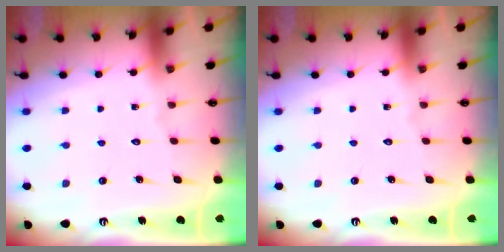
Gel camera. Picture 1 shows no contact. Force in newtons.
{"total": 0.0}